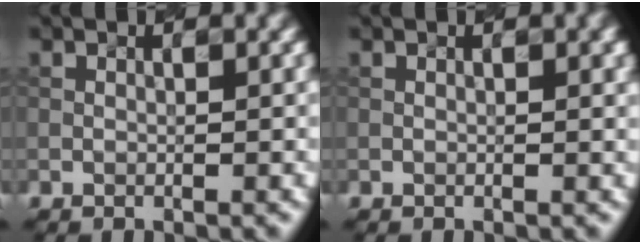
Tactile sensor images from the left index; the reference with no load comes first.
{"total": 0.9, "force": [0.2, 0.3, 0.8], "torque": [-0.007, 0.004, 0.002]}